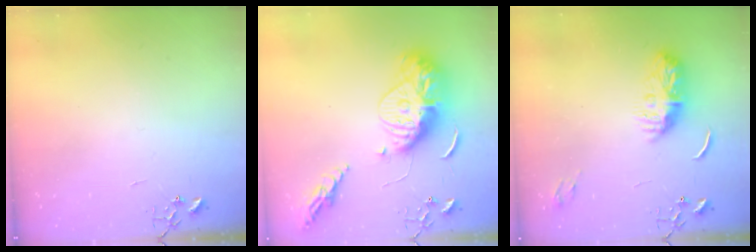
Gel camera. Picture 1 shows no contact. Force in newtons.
{"total": 18.2, "press": 18.1, "slide": 1.5}
{"total": 9.4, "press": 9.4, "slide": 0.4}